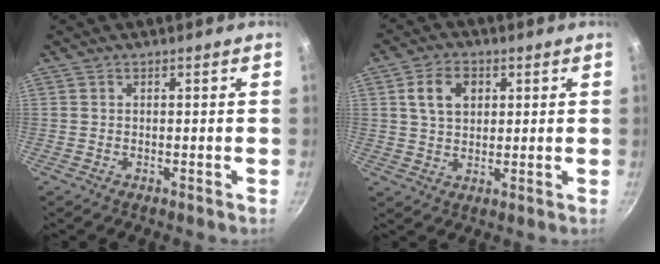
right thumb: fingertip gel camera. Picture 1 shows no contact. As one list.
[{"total": 7.2, "force": [2.2, 5.2, 4.5], "torque": [-0.064, 0.004, 0.036]}]